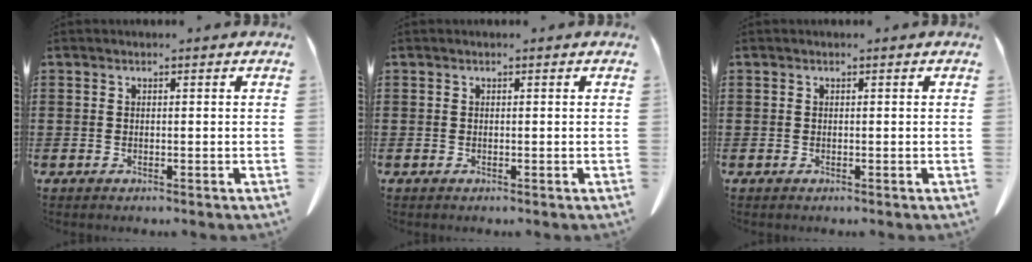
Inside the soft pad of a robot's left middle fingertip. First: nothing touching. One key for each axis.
{"total": 0.0}
{"total": 0.0}